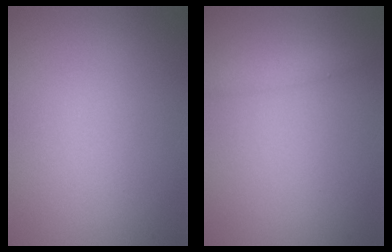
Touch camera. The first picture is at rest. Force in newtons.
{"total": 1.4, "press": 1.4, "slide": 0.1}